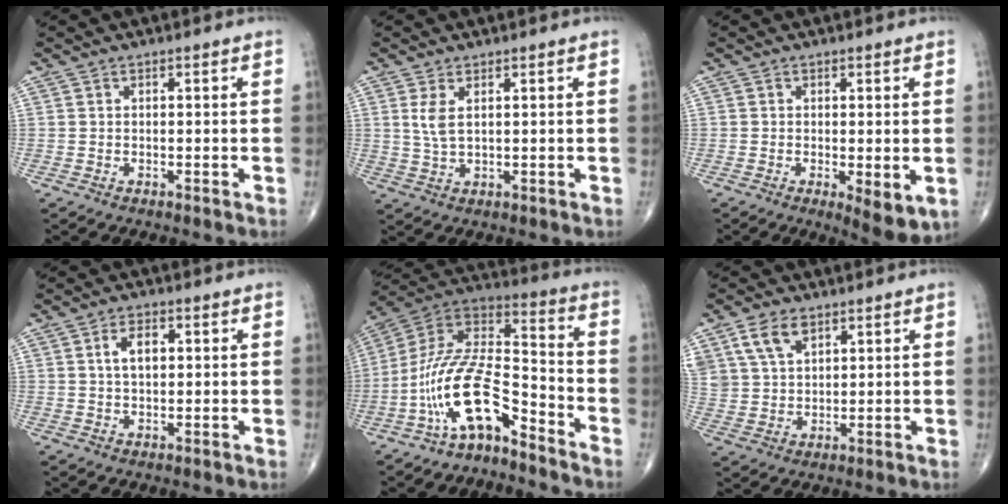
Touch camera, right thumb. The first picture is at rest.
{"total": 3.8, "force": [1.2, 1.6, 3.2], "torque": [-0.071, -0.005, 0.033]}
{"total": 5.9, "force": [-1.2, 2.1, 5.4], "torque": [-0.079, -0.019, -0.015]}
{"total": 4.7, "force": [1.0, 2.6, 3.7], "torque": [-0.062, 0.003, 0.017]}
{"total": 15.3, "force": [-9.0, 6.0, 10.9], "torque": [-0.206, 0.094, -0.174]}
{"total": 8.3, "force": [4.5, 5.1, 4.8], "torque": [-0.083, -0.010, 0.093]}